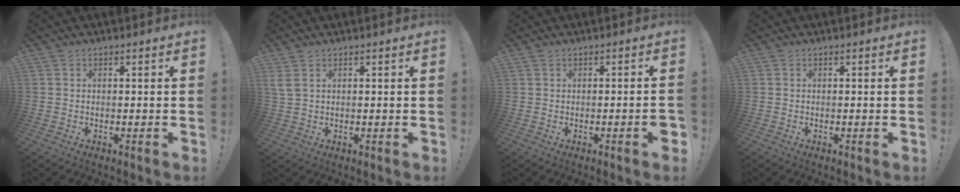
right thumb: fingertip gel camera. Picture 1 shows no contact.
{"total": 2.7, "force": [1.5, 1.1, 2.0], "torque": [-0.039, 0.000, 0.029]}
{"total": 2.7, "force": [-1.1, 0.1, 2.4], "torque": [-0.039, 0.000, -0.017]}
{"total": 0.0}